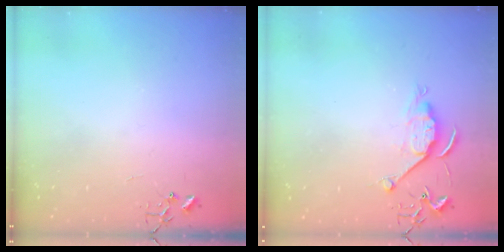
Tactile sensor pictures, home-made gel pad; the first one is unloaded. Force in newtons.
{"total": 6.2, "press": 6.2, "slide": 0.5}